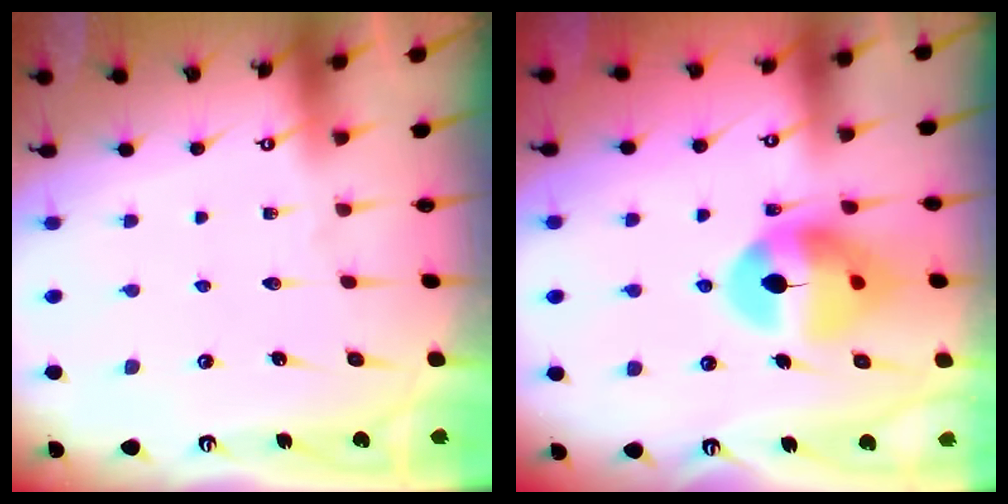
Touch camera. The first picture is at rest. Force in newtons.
{"total": 12.8, "press": 12.6, "slide": 1.9}